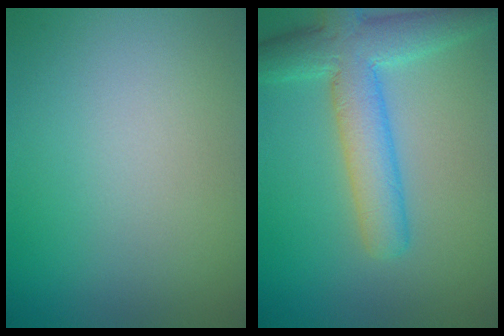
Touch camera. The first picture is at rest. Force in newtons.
{"total": 6.5, "press": 6.5, "slide": 0.2}